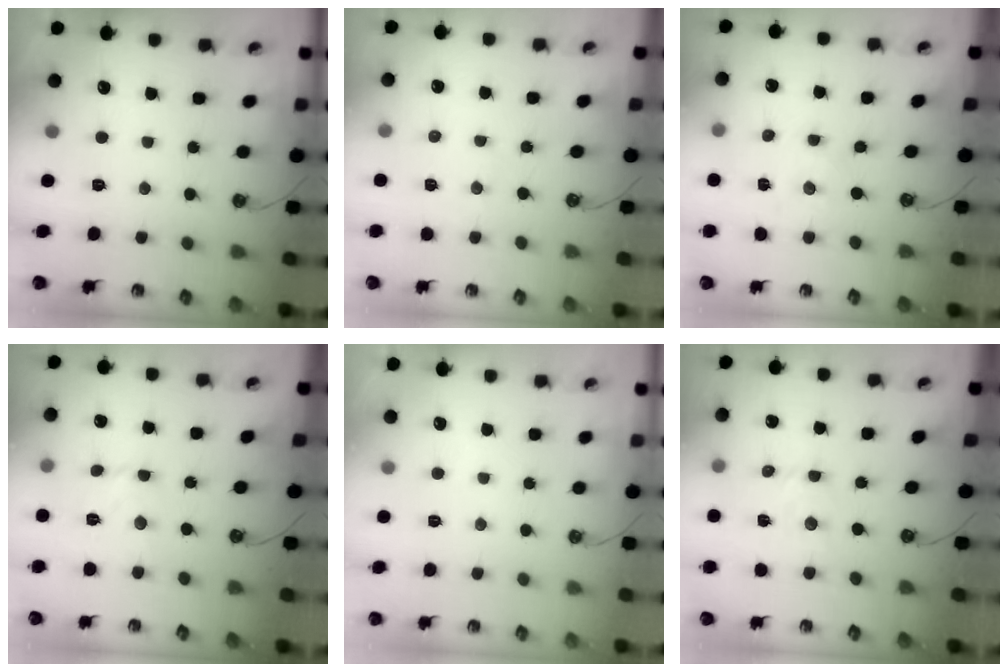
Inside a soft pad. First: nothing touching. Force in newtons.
{"total": 2.9, "press": 2.9, "slide": 0.3}
{"total": 0.0}
{"total": 5.9, "press": 5.9, "slide": 0.7}
{"total": 0.0}
{"total": 2.8, "press": 2.8, "slide": 0.4}